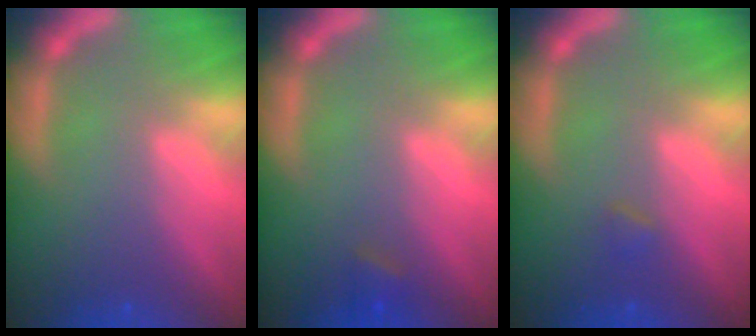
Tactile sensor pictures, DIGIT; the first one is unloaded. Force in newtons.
{"total": 1.4}
{"total": 0.9}